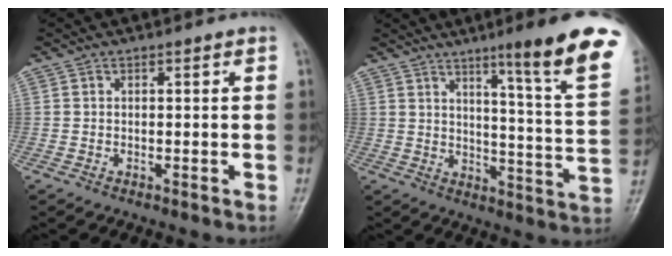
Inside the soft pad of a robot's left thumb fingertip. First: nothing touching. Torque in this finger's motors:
{"motor_torque": [0.43, 0.26, 1.62, -1.15, 0.22]}